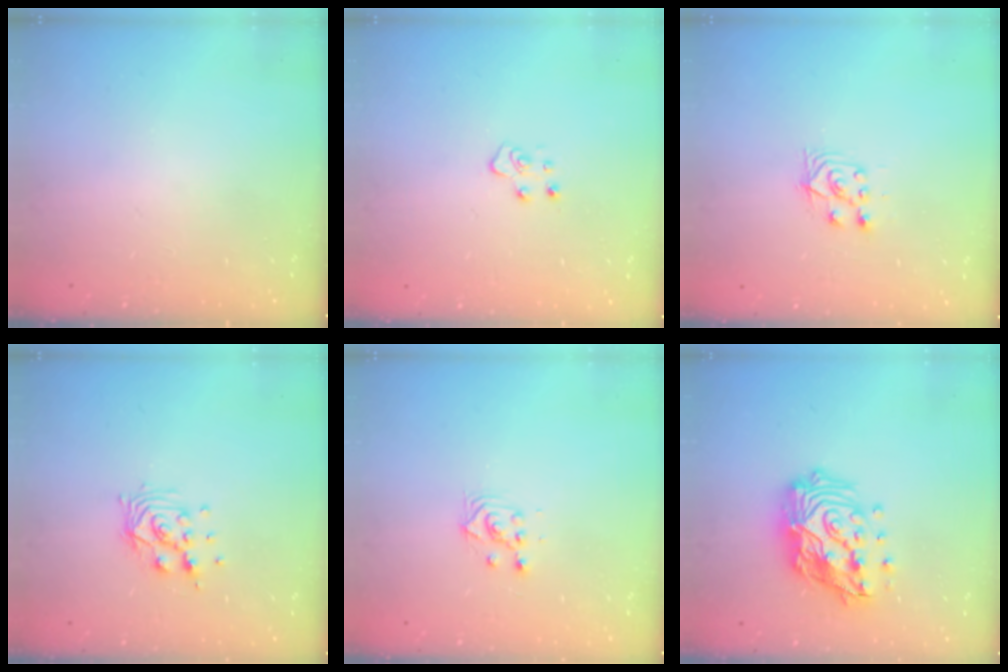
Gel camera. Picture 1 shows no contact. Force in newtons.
{"total": 5.4, "press": 5.4, "slide": 0.4}
{"total": 4.4, "press": 4.2, "slide": 1.0}
{"total": 8.9, "press": 8.9, "slide": 0.7}
{"total": 2.8, "press": 2.8, "slide": 0.2}
{"total": 18.6, "press": 18.6, "slide": 1.4}